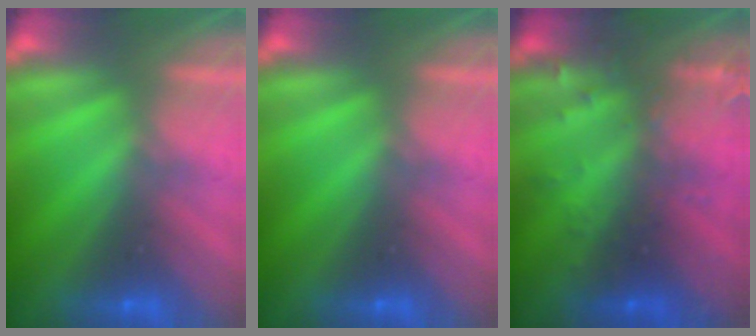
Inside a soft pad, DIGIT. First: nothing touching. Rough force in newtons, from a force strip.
{"total": 0.0}
{"total": 3.0}